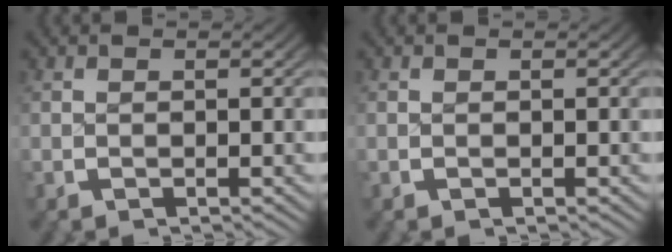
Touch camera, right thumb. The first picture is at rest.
{"total": 0.0}